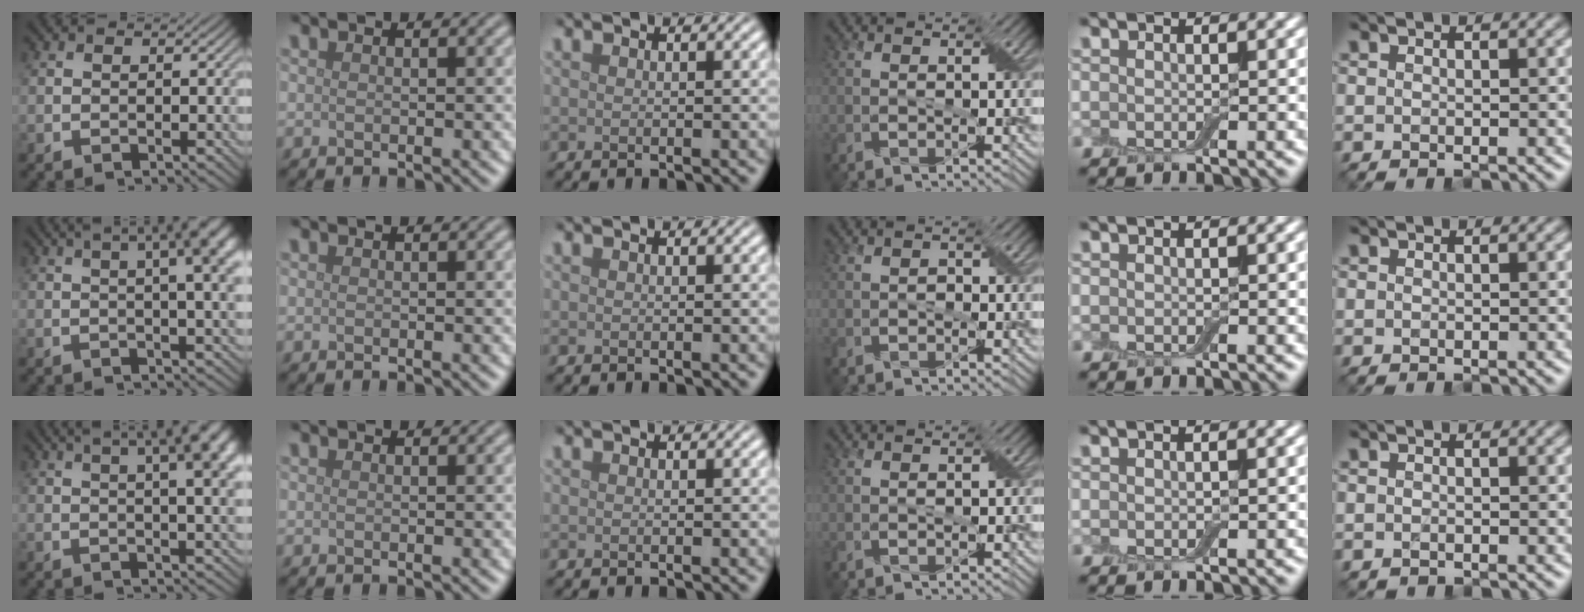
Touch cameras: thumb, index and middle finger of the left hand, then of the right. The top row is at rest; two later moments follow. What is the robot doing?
{"motion": "wrap", "object": "cling film"}